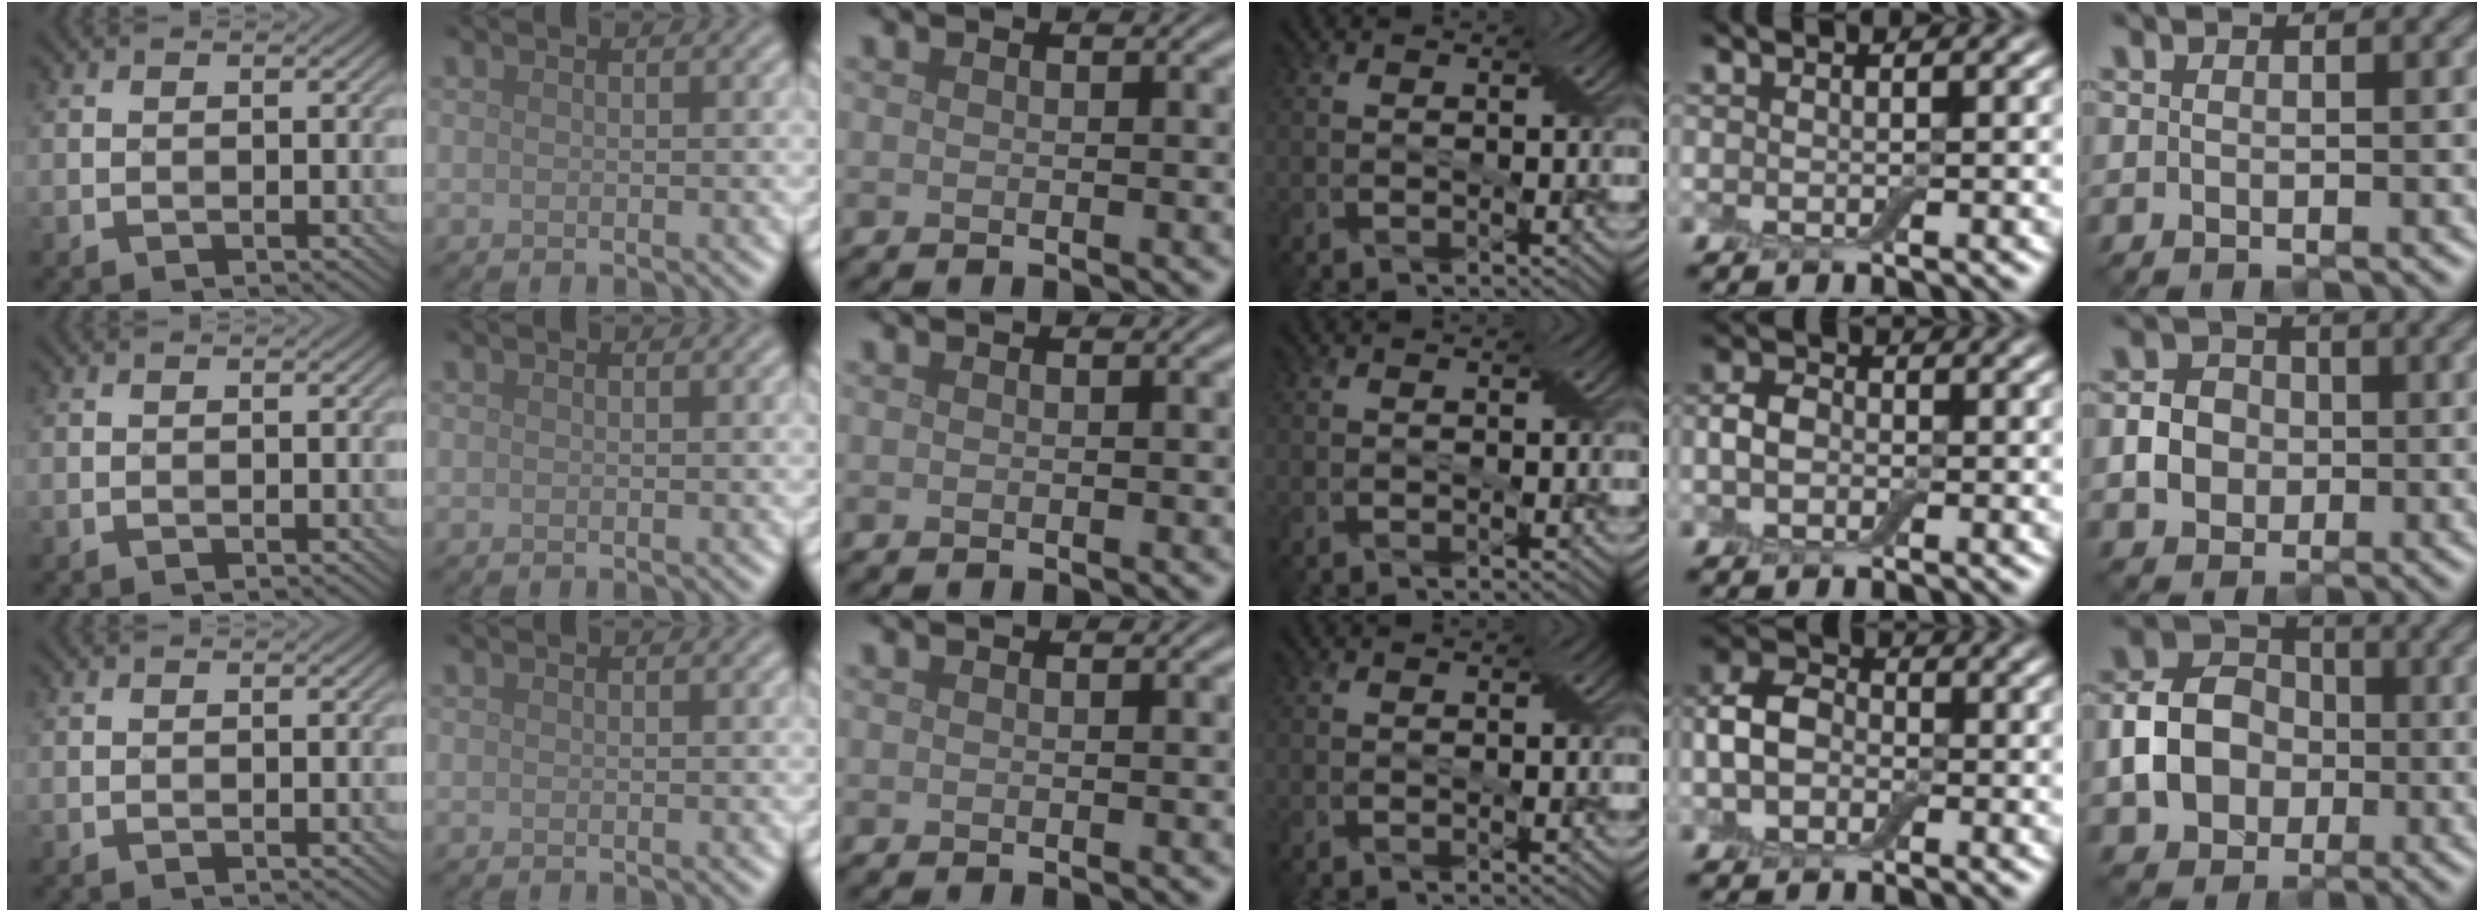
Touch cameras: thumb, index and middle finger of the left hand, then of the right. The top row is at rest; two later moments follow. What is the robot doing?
{"motion": "press", "object": "electronic device side button"}